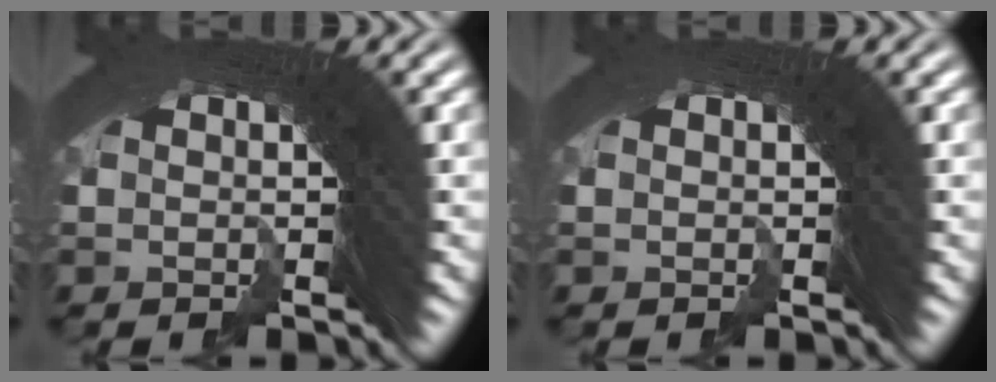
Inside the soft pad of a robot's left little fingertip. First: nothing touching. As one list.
[{"total": 0.0}]